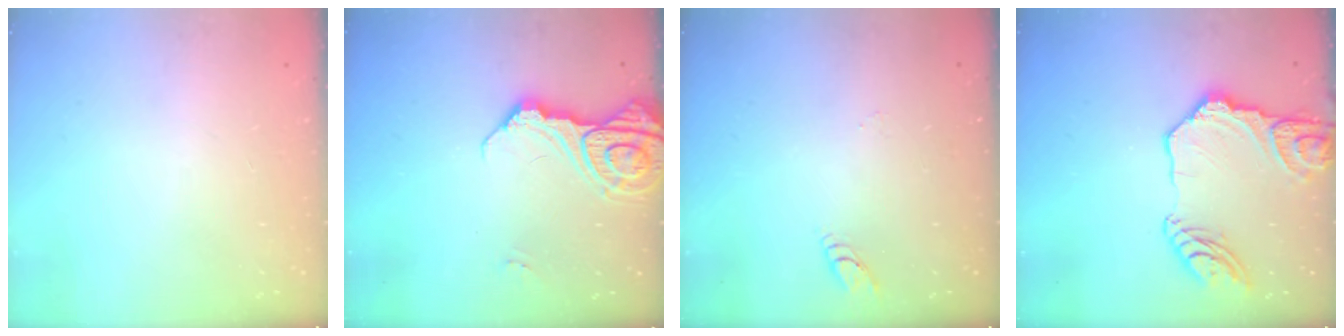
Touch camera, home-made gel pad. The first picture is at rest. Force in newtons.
{"total": 13.1, "press": 13.0, "slide": 1.3}
{"total": 2.8, "press": 2.8, "slide": 0.3}
{"total": 16.9, "press": 16.8, "slide": 1.9}